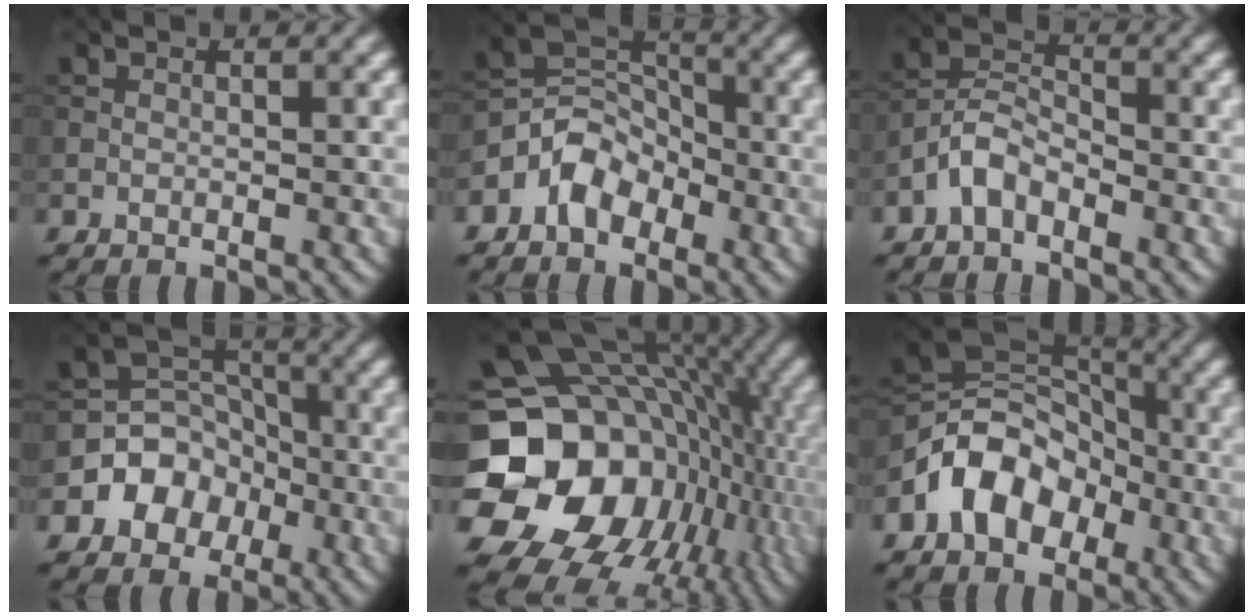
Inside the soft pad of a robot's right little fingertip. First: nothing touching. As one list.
[{"total": 4.4, "force": [-2.4, 3.2, 1.9], "torque": [-0.026, 0.010, -0.055]}, {"total": 3.2, "force": [-2.1, 1.7, 1.7], "torque": [-0.032, 0.014, -0.053]}, {"total": 5.8, "force": [-2.4, 4.9, 1.7], "torque": [0.004, 0.014, -0.068]}, {"total": 19.8, "force": [-2.2, 16.6, 10.6], "torque": [-0.197, -0.026, -0.026]}, {"total": 7.2, "force": [-3.1, 5.3, 3.8], "torque": [-0.058, 0.006, -0.071]}]